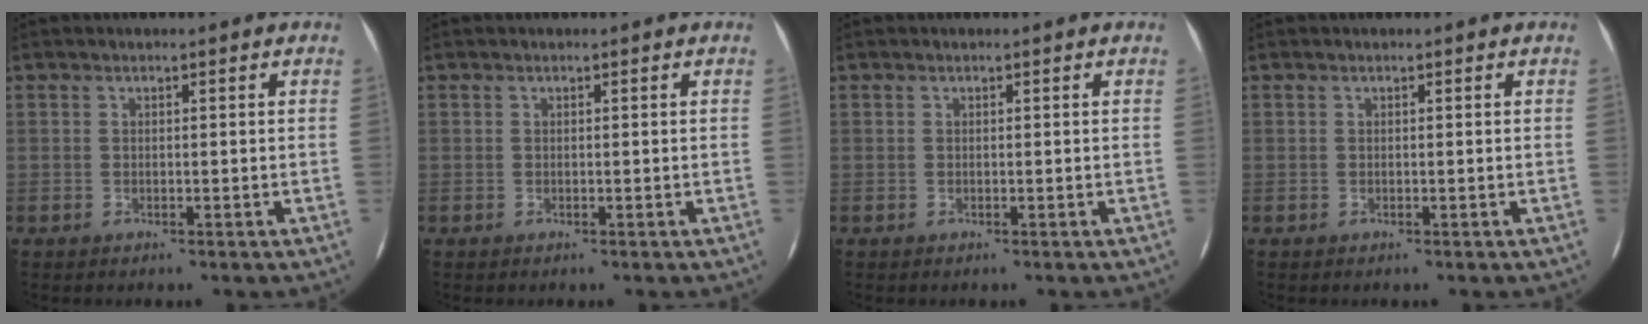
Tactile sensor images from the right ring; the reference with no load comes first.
{"total": 0.0}
{"total": 0.0}
{"total": 0.0}